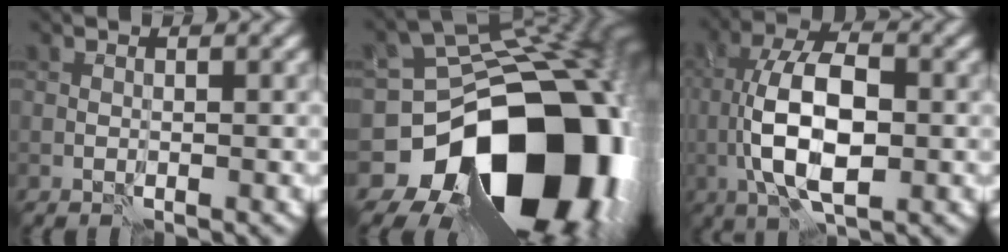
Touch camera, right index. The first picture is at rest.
{"total": 20.6, "force": [-8.3, 14.5, 12.0], "torque": [-0.165, -0.032, -0.114]}
{"total": 9.0, "force": [-1.3, 4.2, 7.9], "torque": [-0.150, 0.010, -0.026]}